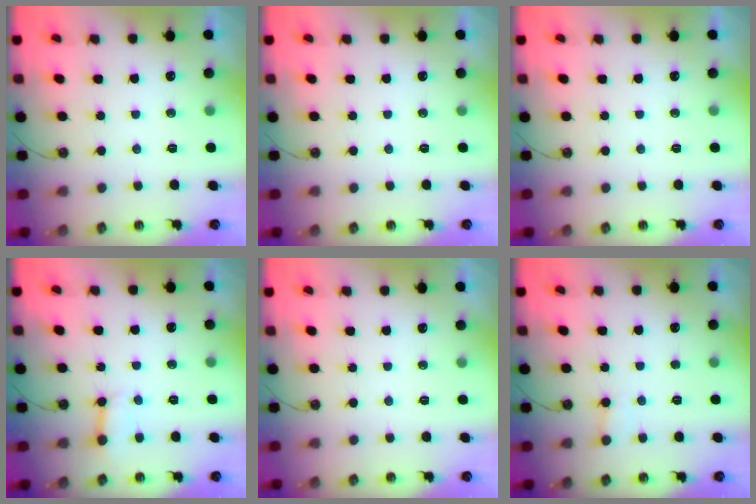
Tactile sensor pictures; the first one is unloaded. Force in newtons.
{"total": 0.0}
{"total": 0.0}
{"total": 3.5, "press": 3.5, "slide": 0.2}
{"total": 0.0}
{"total": 3.3, "press": 3.3, "slide": 0.4}